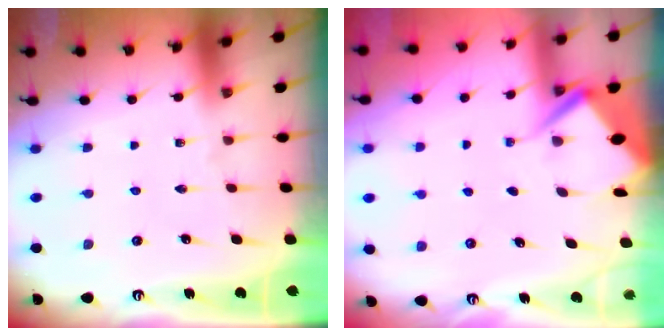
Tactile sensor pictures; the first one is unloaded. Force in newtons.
{"total": 3.6, "press": 3.6, "slide": 0.4}